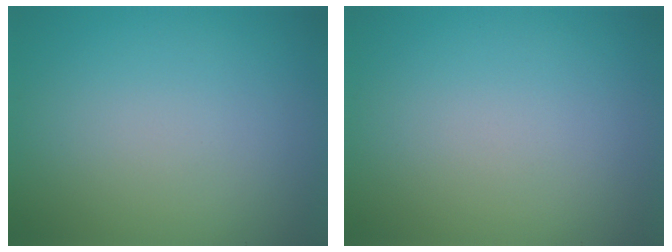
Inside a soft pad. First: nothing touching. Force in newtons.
{"total": 0.0}